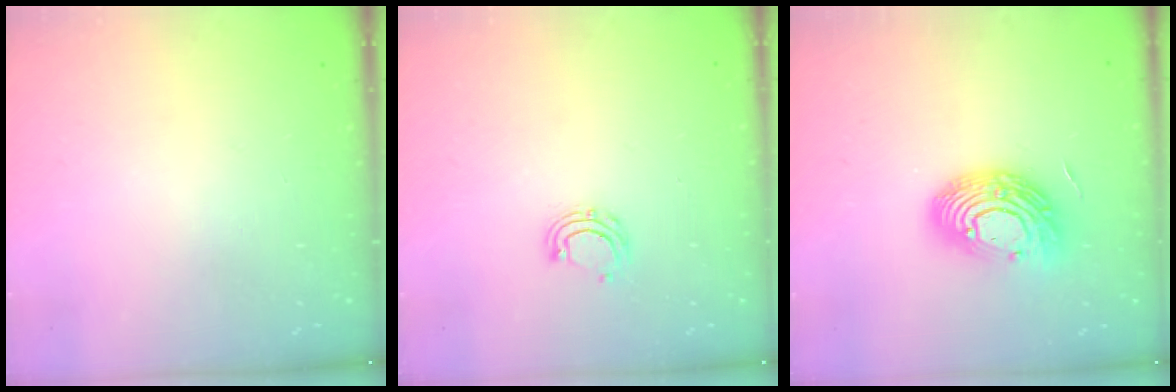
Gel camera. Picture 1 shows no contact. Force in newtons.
{"total": 6.0, "press": 5.8, "slide": 1.3}
{"total": 14.5, "press": 14.5, "slide": 1.0}